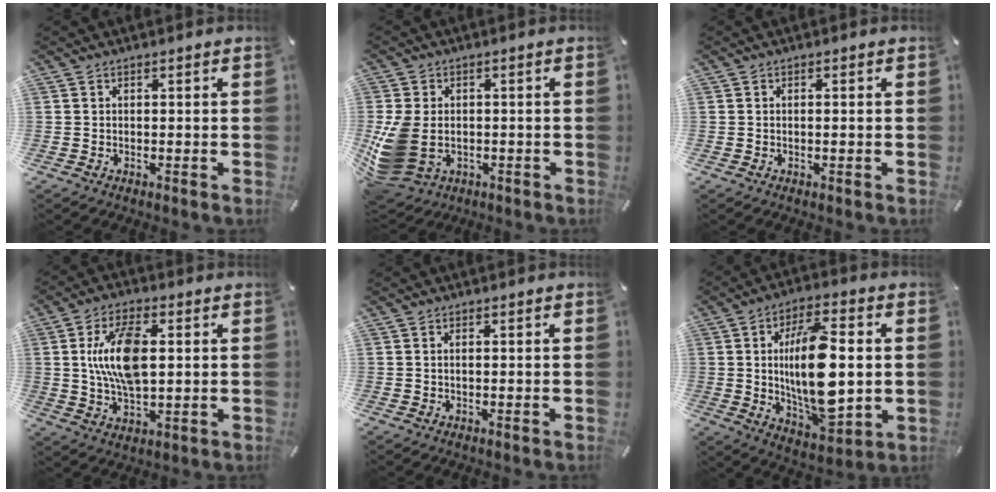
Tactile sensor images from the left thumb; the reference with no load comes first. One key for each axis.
{"total": 10.7, "fx": -1.5, "fy": 8.1, "fz": 6.8, "tx": -0.167, "ty": -0.002, "tz": -0.026}
{"total": 0.8, "fx": -0.1, "fy": 0.2, "fz": 0.8, "tx": -0.016, "ty": -0.002, "tz": -0.001}
{"total": 13.1, "fx": 2.1, "fy": 6.5, "fz": 11.1, "tx": -0.227, "ty": -0.004, "tz": 0.031}
{"total": 0.8, "fx": 0.0, "fy": 0.3, "fz": 0.8, "tx": -0.016, "ty": 0.000, "tz": 0.000}
{"total": 19.1, "fx": 0.8, "fy": 9.0, "fz": 16.9, "tx": -0.308, "ty": -0.014, "tz": 0.013}